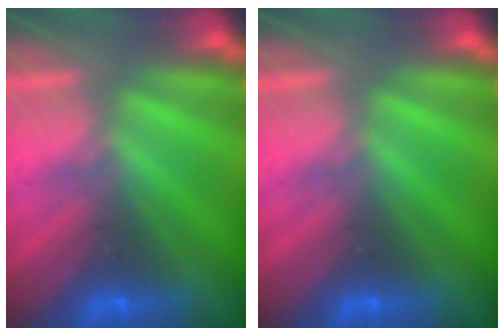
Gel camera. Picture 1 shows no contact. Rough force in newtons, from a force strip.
{"total": 0.0}